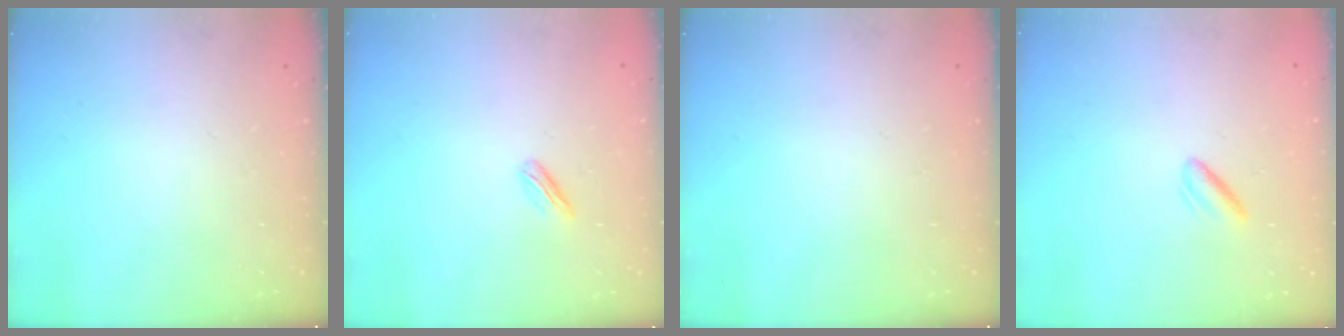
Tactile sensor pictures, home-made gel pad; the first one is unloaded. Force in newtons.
{"total": 2.4, "press": 2.3, "slide": 0.7}
{"total": 0.0}
{"total": 3.0, "press": 2.7, "slide": 1.3}